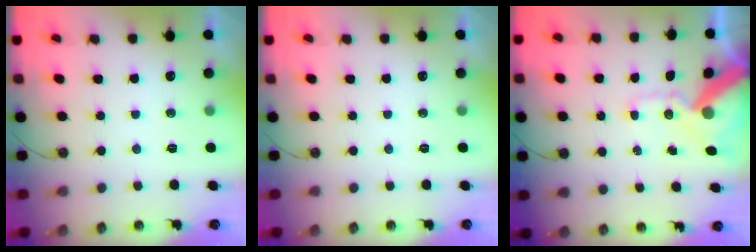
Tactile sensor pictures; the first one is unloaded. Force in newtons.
{"total": 0.0}
{"total": 15.2, "press": 15.1, "slide": 2.1}